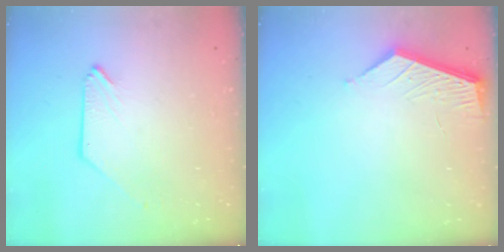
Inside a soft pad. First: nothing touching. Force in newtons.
{"total": 5.0, "press": 5.0, "slide": 0.3}